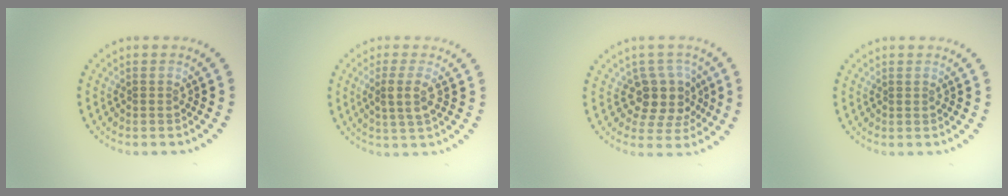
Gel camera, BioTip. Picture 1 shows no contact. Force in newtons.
{"total": 2.2, "press": 2.0, "slide": 1.0}
{"total": 3.8, "press": 3.1, "slide": 2.3}
{"total": 0.0}